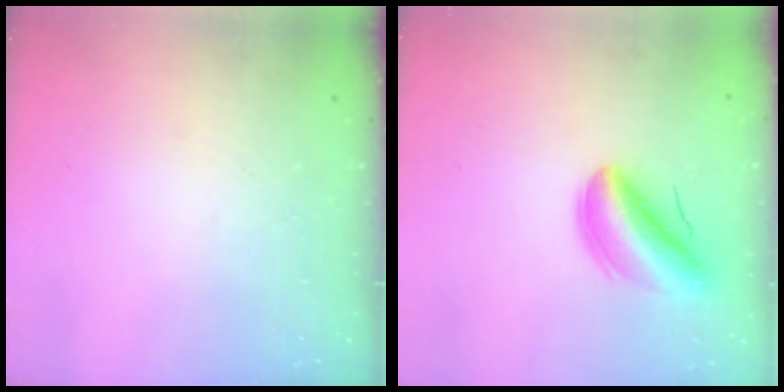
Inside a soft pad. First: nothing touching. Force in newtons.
{"total": 9.2, "press": 8.8, "slide": 2.7}